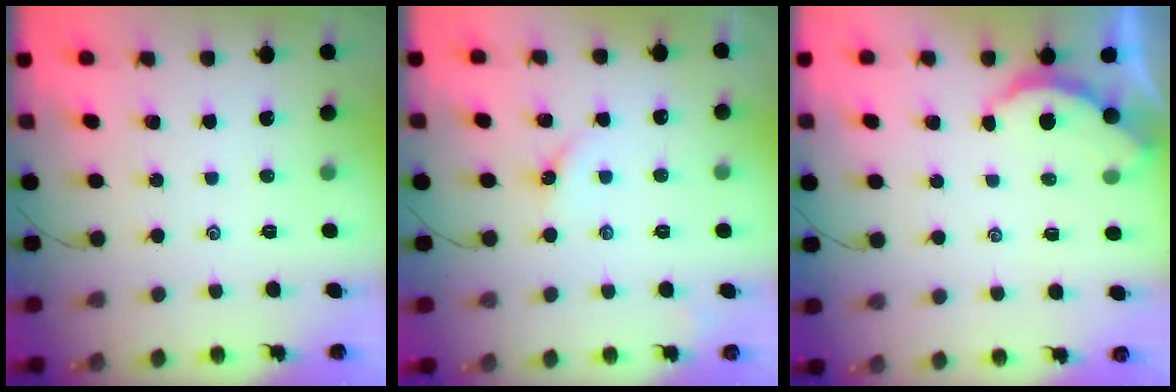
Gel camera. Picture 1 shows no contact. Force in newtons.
{"total": 2.3, "press": 2.3, "slide": 0.4}
{"total": 2.3, "press": 2.3, "slide": 0.3}